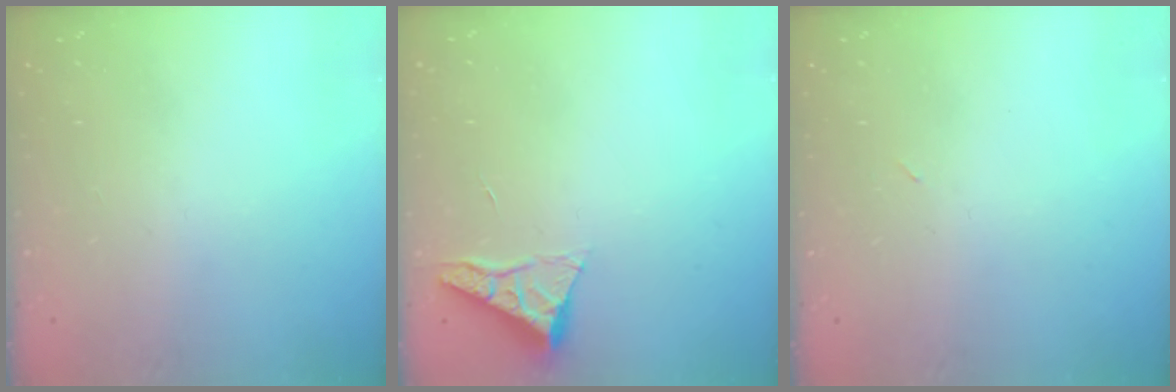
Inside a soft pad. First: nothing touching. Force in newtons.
{"total": 5.3, "press": 5.3, "slide": 0.5}
{"total": 2.4, "press": 2.3, "slide": 0.8}